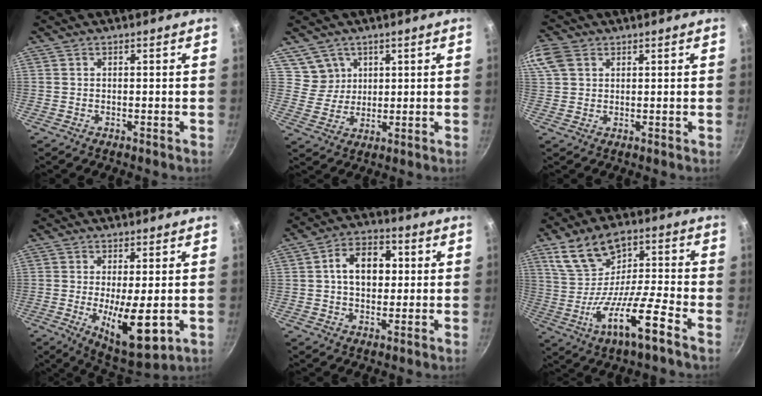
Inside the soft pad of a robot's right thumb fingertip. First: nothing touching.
{"total": 5.2, "force": [2.7, 4.4, 0.8], "torque": [0.007, -0.010, 0.055]}
{"total": 7.3, "force": [3.2, 5.4, 3.9], "torque": [-0.079, 0.009, 0.060]}
{"total": 11.5, "force": [-1.6, 3.8, 10.7], "torque": [-0.165, -0.015, -0.010]}
{"total": 9.8, "force": [1.2, 7.0, 6.8], "torque": [-0.072, 0.016, 0.009]}
{"total": 13.6, "force": [-3.2, 5.2, 12.2], "torque": [-0.194, 0.022, -0.061]}